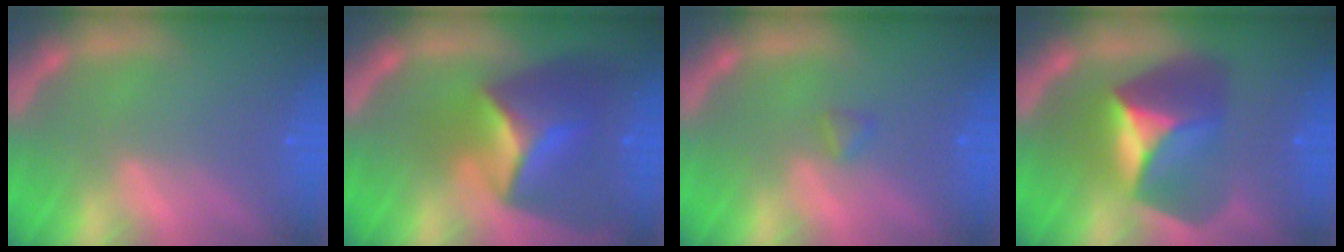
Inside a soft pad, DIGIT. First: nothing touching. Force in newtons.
{"total": 8.9}
{"total": 0.9}
{"total": 7.9}